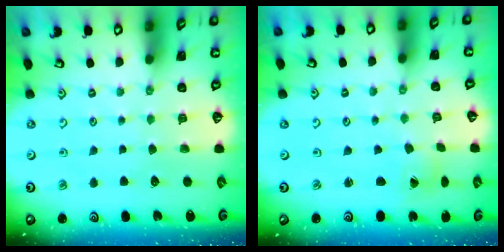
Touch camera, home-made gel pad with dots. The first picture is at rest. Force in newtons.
{"total": 2.1, "press": 2.1, "slide": 0.2}